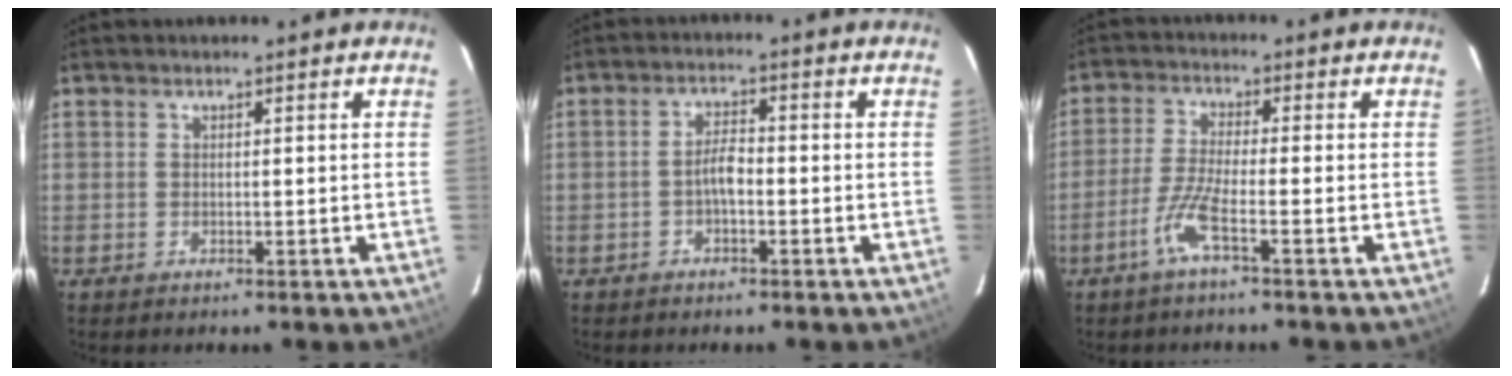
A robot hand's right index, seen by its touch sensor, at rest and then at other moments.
{"total": 3.0, "force": [-1.2, 1.0, 2.5], "torque": [-0.050, 0.009, -0.024]}
{"total": 5.4, "force": [-3.0, -0.3, 4.5], "torque": [-0.105, -0.002, -0.063]}